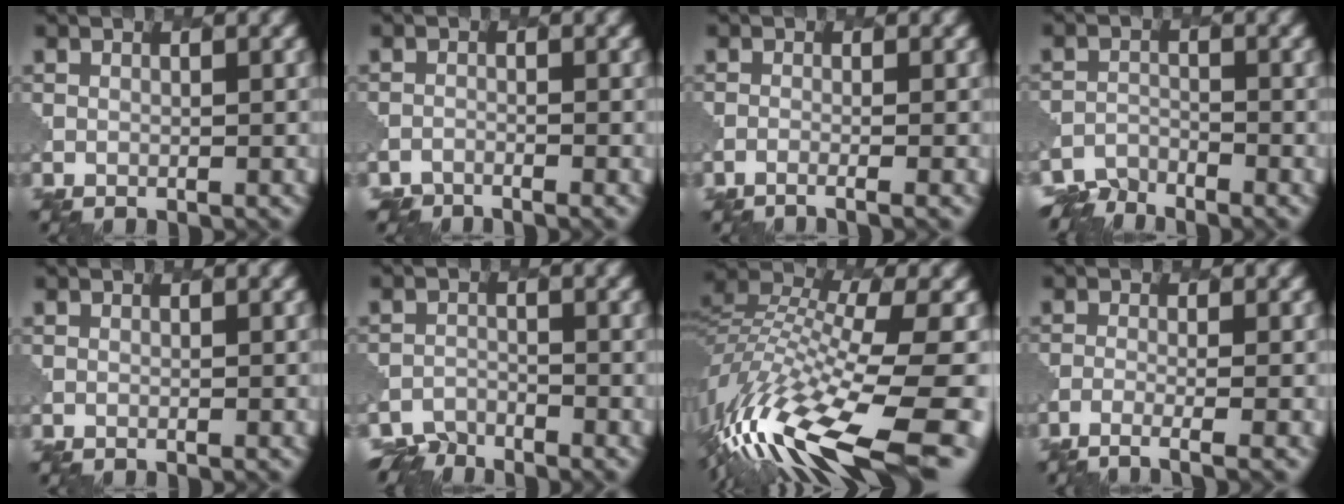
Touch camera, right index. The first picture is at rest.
{"total": 1.9, "force": [-1.9, 0.1, 0.0], "torque": [-0.006, 0.000, -0.035]}
{"total": 2.4, "force": [-1.4, 0.6, 1.8], "torque": [-0.014, 0.007, -0.030]}
{"total": 3.8, "force": [-3.8, 0.4, -0.1], "torque": [-0.011, -0.010, -0.075]}
{"total": 0.0}
{"total": 3.3, "force": [-3.3, 0.3, -0.4], "torque": [-0.004, -0.006, -0.066]}
{"total": 14.3, "force": [-7.8, 3.7, 11.4], "torque": [-0.245, 0.021, -0.134]}
{"total": 3.7, "force": [-2.4, 0.9, 2.7], "torque": [-0.036, 0.003, -0.054]}